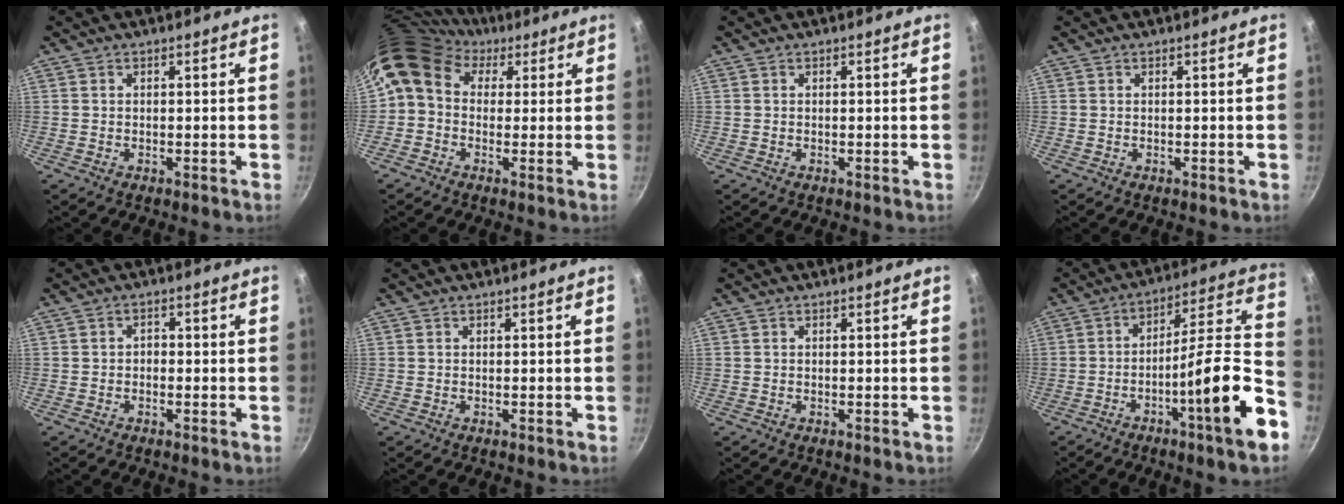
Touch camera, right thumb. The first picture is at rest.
{"total": 11.6, "force": [3.2, 9.4, 6.0], "torque": [-0.106, 0.021, 0.033]}
{"total": 0.0}
{"total": 0.0}
{"total": 1.5, "force": [-0.3, 1.1, 0.9], "torque": [-0.013, 0.007, -0.007]}
{"total": 0.0}
{"total": 0.0}
{"total": 18.1, "force": [-7.1, 2.2, 16.5], "torque": [-0.211, 0.054, -0.122]}